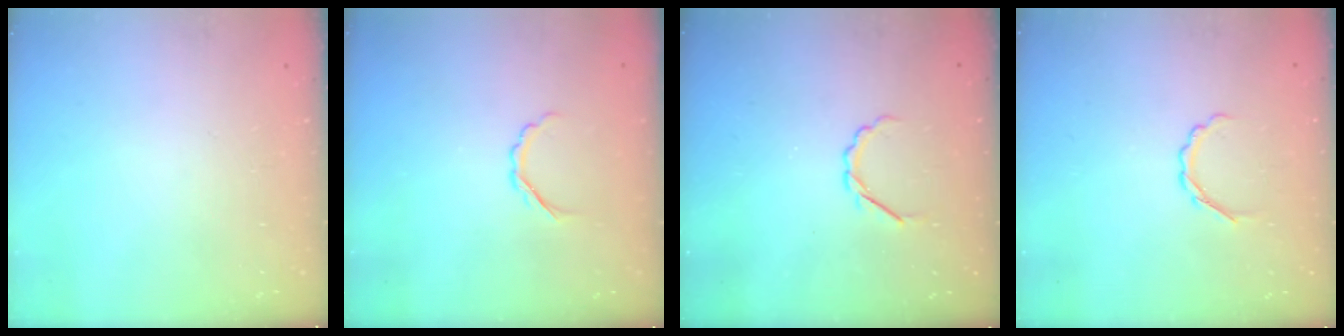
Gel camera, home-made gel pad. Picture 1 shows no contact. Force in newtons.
{"total": 2.7, "press": 2.6, "slide": 0.8}
{"total": 2.5, "press": 2.4, "slide": 0.8}
{"total": 3.6, "press": 3.5, "slide": 0.9}